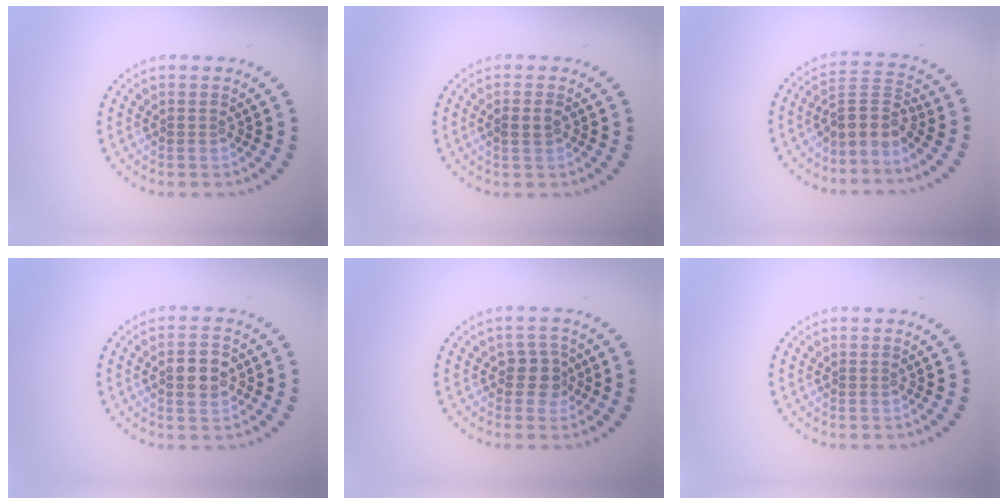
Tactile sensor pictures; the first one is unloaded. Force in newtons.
{"total": 1.3, "press": 1.2, "slide": 0.5}
{"total": 3.0, "press": 2.2, "slide": 2.0}
{"total": 2.9, "press": 2.9, "slide": 0.2}
{"total": 2.1, "press": 1.7, "slide": 1.2}
{"total": 0.0}